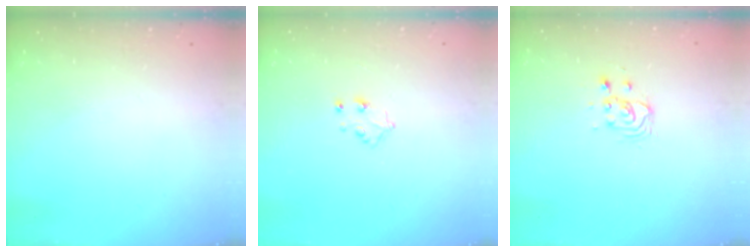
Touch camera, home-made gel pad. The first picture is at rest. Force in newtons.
{"total": 5.4, "press": 5.4, "slide": 0.4}
{"total": 3.4, "press": 3.4, "slide": 0.4}